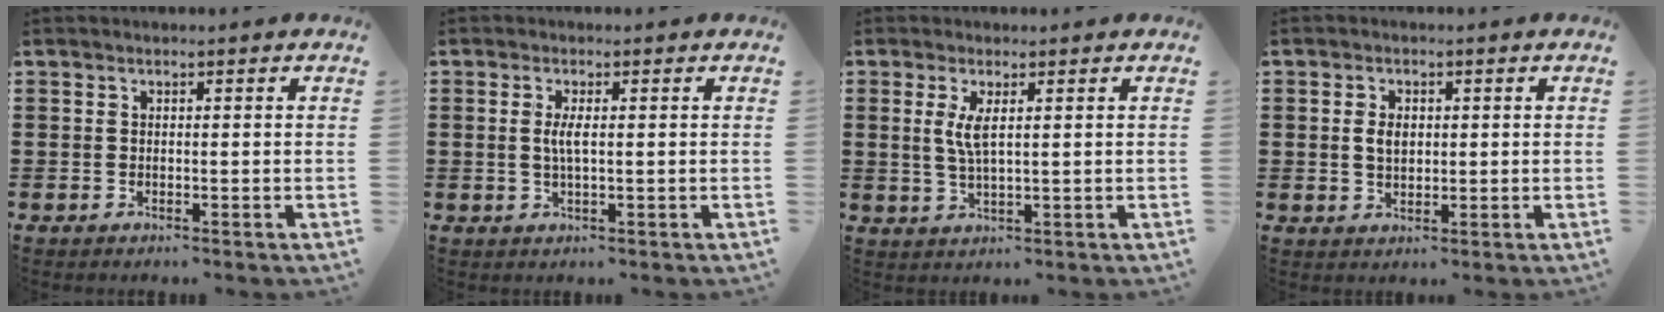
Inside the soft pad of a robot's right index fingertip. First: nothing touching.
{"total": 2.5, "force": [0.1, 0.3, 2.4], "torque": [-0.048, -0.006, 0.001]}
{"total": 3.5, "force": [1.0, 0.6, 3.3], "torque": [-0.069, -0.001, 0.017]}
{"total": 2.9, "force": [0.3, 1.8, 2.3], "torque": [-0.041, 0.003, 0.003]}